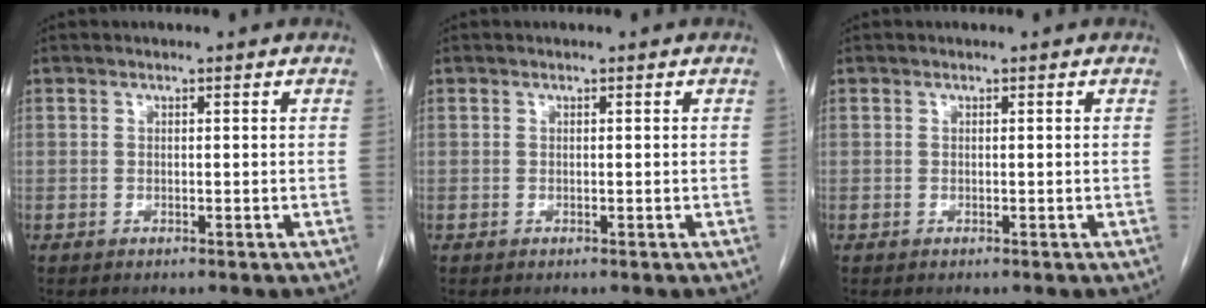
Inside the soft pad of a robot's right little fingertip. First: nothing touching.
{"total": 0.0}
{"total": 0.0}